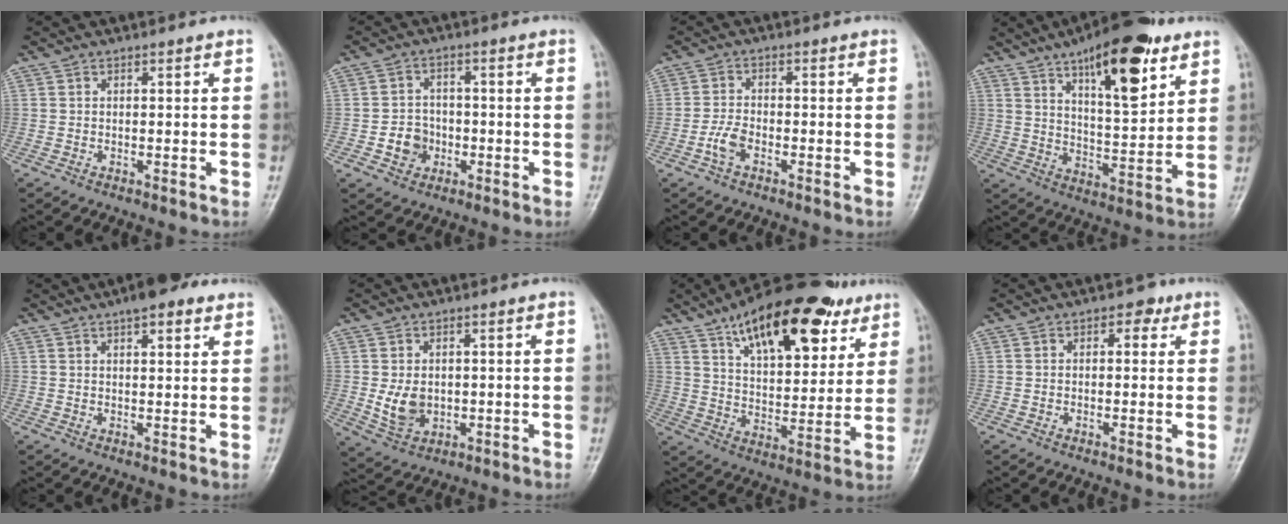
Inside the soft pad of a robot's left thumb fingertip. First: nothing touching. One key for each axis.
{"total": 5.2, "fx": -1.5, "fy": 4.6, "fz": 1.9, "tx": -0.007, "ty": 0.012, "tz": -0.027}
{"total": 3.4, "fx": -1.6, "fy": 1.7, "fz": 2.4, "tx": -0.053, "ty": 0.011, "tz": -0.036}
{"total": 18.5, "fx": 10.2, "fy": 6.3, "fz": 14.0, "tx": -0.180, "ty": -0.045, "tz": 0.160}
{"total": 7.5, "fx": 4.9, "fy": 2.5, "fz": 5.1, "tx": -0.058, "ty": -0.012, "tz": 0.066}
{"total": 5.6, "fx": 0.0, "fy": 4.2, "fz": 3.7, "tx": -0.054, "ty": -0.010, "tz": 0.012}
{"total": 23.3, "fx": 13.3, "fy": 10.2, "fz": 16.2, "tx": -0.216, "ty": -0.035, "tz": 0.214}
{"total": 2.6, "fx": 1.3, "fy": 1.7, "fz": 1.6, "tx": -0.006, "ty": 0.000, "tz": 0.012}